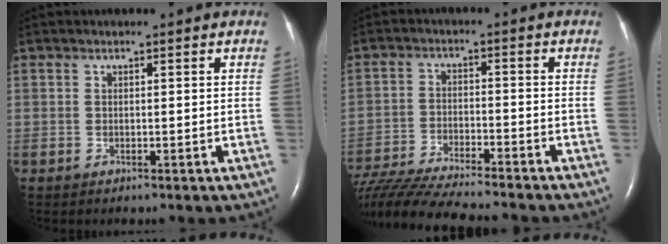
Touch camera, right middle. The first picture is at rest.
{"total": 18.1, "force": [-16.2, 1.3, 8.1], "torque": [-0.163, -0.032, -0.263]}